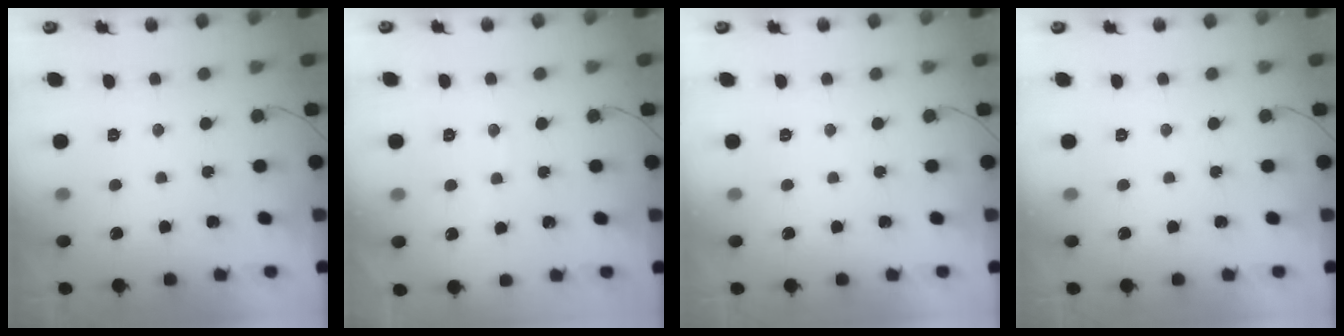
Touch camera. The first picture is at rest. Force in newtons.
{"total": 2.6, "press": 2.6, "slide": 0.3}
{"total": 0.0}
{"total": 0.0}